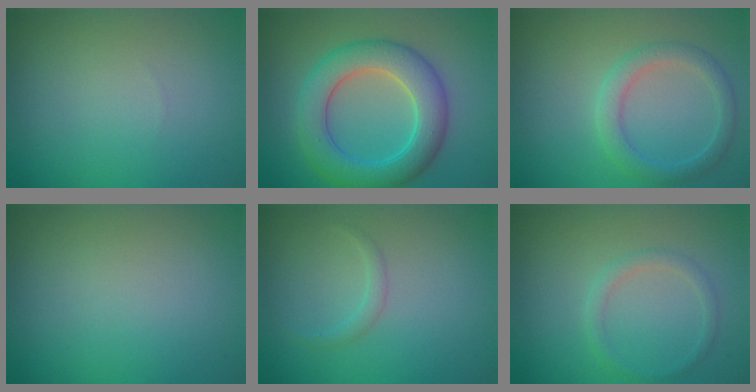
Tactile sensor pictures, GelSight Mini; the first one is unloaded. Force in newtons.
{"total": 6.6, "press": 6.6, "slide": 0.4}
{"total": 2.7, "press": 2.7, "slide": 0.1}
{"total": 0.0}
{"total": 1.0, "press": 1.0, "slide": 0.0}
{"total": 1.4, "press": 1.4, "slide": 0.1}